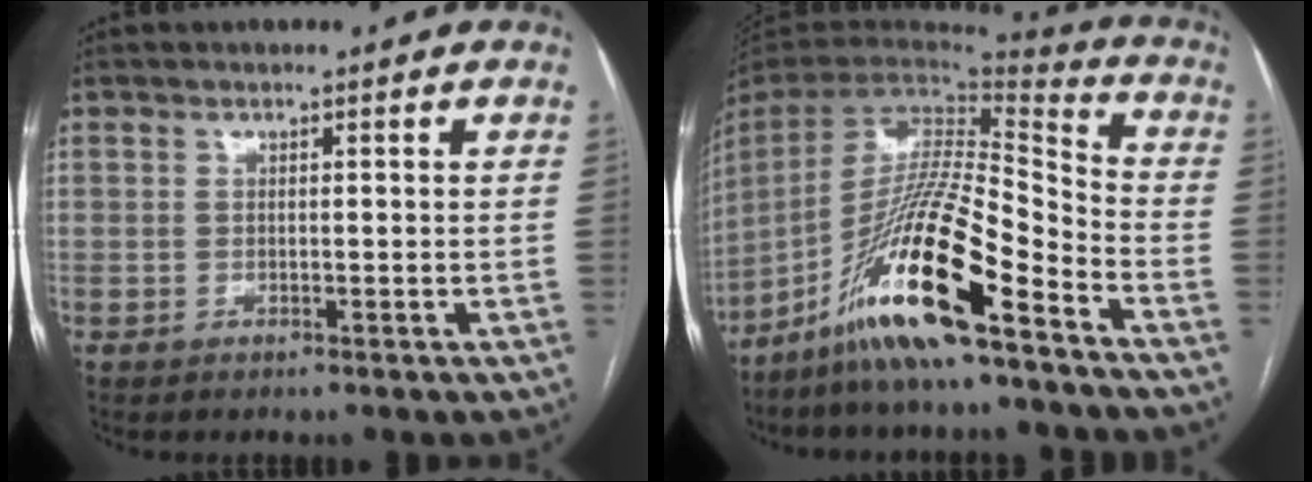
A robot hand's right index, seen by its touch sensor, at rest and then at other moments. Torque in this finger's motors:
{"motor_torque": [1.12, -1.02, 0.49, 0.06]}